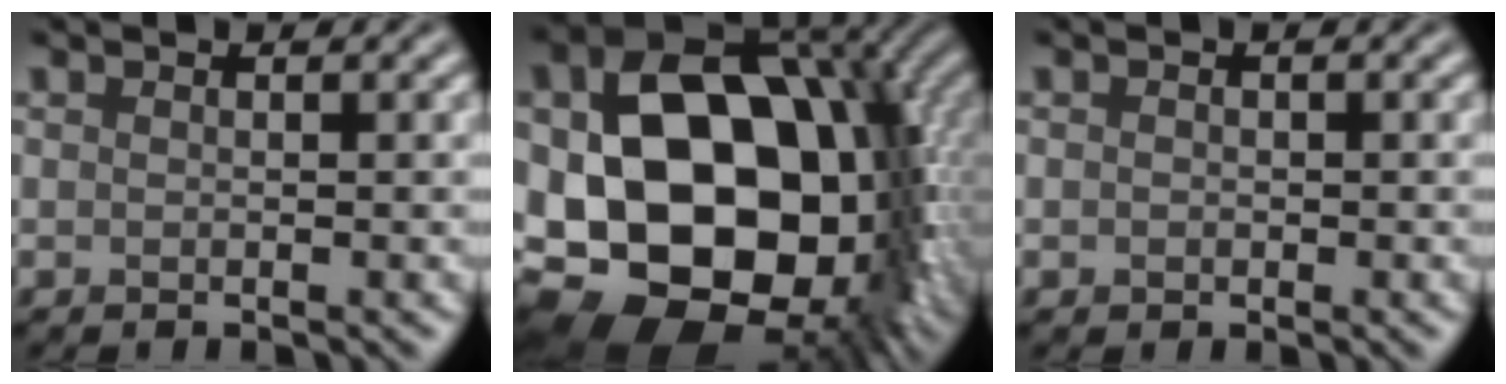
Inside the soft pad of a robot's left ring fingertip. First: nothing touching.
{"total": 20.1, "force": [-2.2, 14.0, 14.4], "torque": [-0.223, -0.019, -0.005]}
{"total": 0.6, "force": [-0.1, 0.6, 0.2], "torque": [0.001, -0.004, -0.002]}